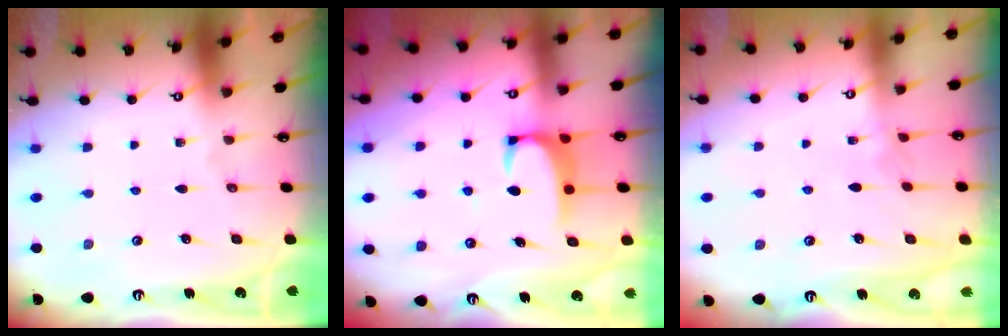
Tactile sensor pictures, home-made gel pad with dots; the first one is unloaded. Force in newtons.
{"total": 2.0, "press": 2.0, "slide": 0.3}
{"total": 3.0, "press": 3.0, "slide": 0.3}